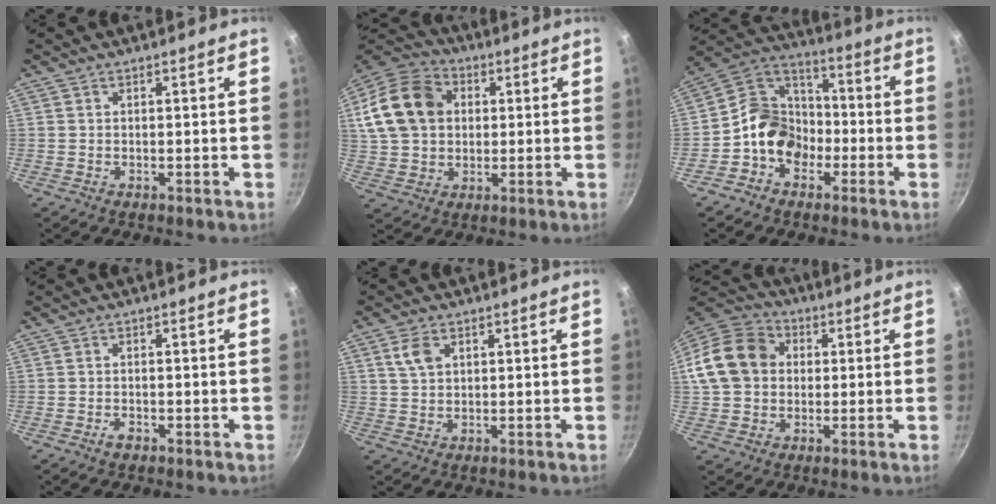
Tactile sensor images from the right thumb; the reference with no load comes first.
{"total": 17.4, "force": [3.3, 13.4, 10.6], "torque": [-0.193, 0.026, 0.051]}
{"total": 12.4, "force": [-3.9, 10.0, 6.2], "torque": [-0.065, 0.054, -0.090]}
{"total": 1.7, "force": [-1.0, 0.8, 1.1], "torque": [-0.021, 0.008, -0.019]}
{"total": 4.0, "force": [1.6, 2.6, 2.6], "torque": [-0.043, 0.000, 0.032]}
{"total": 15.1, "force": [1.7, 12.4, 8.4], "torque": [-0.142, 0.034, 0.015]}